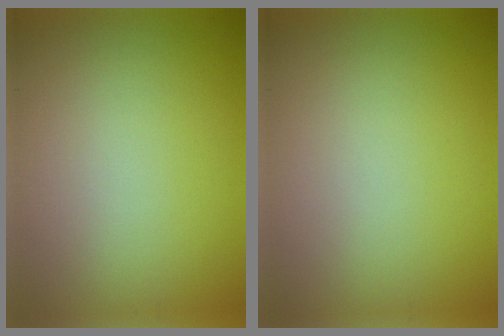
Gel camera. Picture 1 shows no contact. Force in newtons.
{"total": 0.0}